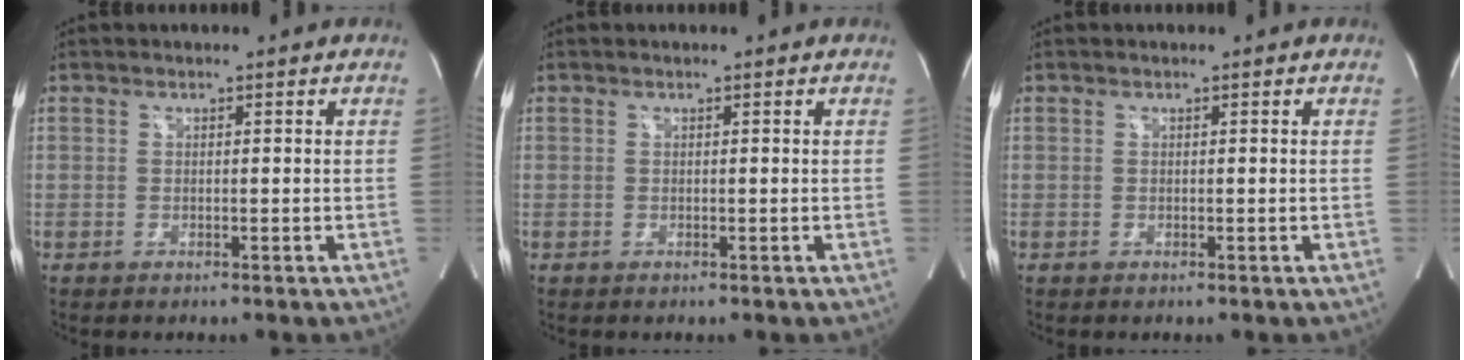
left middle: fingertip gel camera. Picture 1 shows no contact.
{"total": 0.0}
{"total": 0.0}